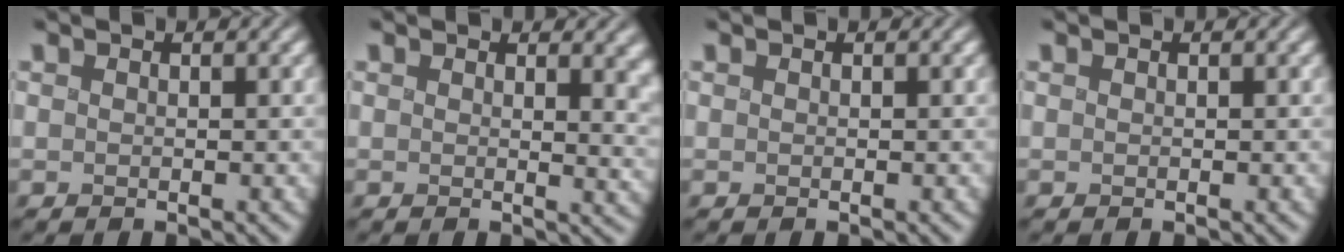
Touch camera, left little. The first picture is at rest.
{"total": 6.1, "force": [3.4, 3.2, 3.9], "torque": [-0.017, 0.002, 0.054]}
{"total": 0.0}
{"total": 0.0}